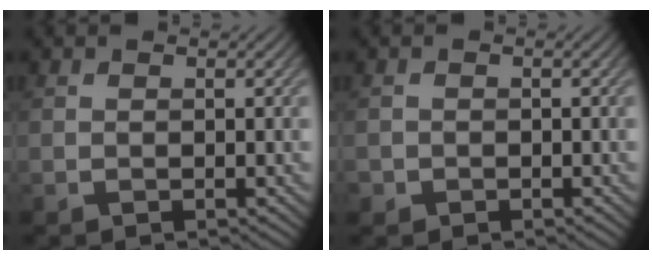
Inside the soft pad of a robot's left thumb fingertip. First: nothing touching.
{"total": 0.9, "force": [-0.4, 0.8, -0.1], "torque": [0.006, -0.004, -0.012]}